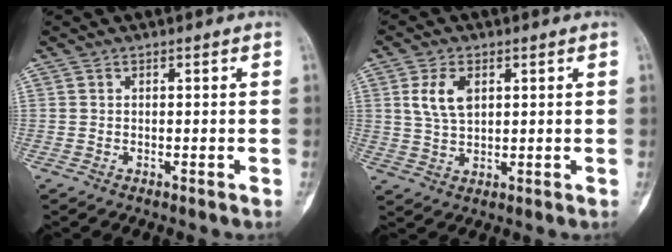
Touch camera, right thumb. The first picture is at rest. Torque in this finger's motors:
{"motor_torque": [0.53, 0.80, 1.29, 0.27, 0.35]}